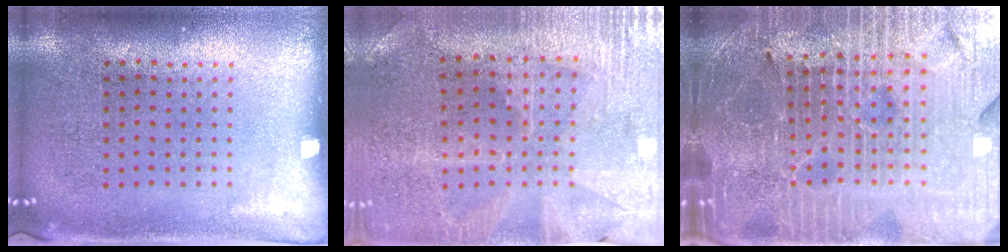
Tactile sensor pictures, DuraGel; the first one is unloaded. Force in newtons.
{"total": 1.0, "press": 1.0, "slide": 0.3}
{"total": 5.9, "press": 5.4, "slide": 2.3}